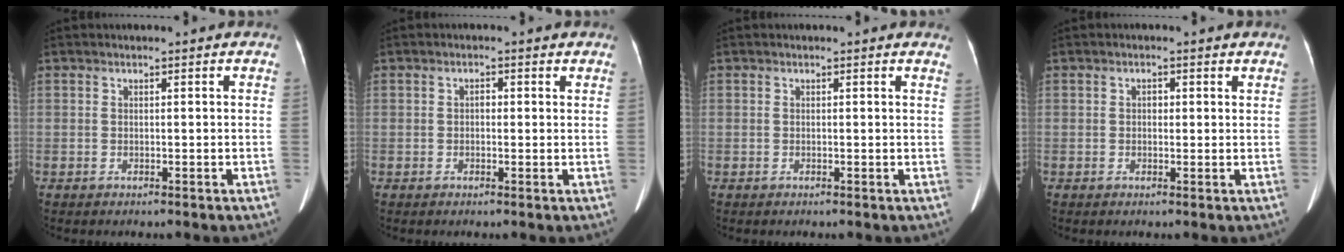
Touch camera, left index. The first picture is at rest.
{"total": 1.2, "force": [0.3, 0.9, 0.8], "torque": [-0.012, 0.007, 0.002]}
{"total": 2.8, "force": [2.7, 0.4, 0.7], "torque": [-0.007, -0.006, 0.011]}
{"total": 1.4, "force": [0.6, 1.0, 0.8], "torque": [-0.010, 0.007, 0.006]}